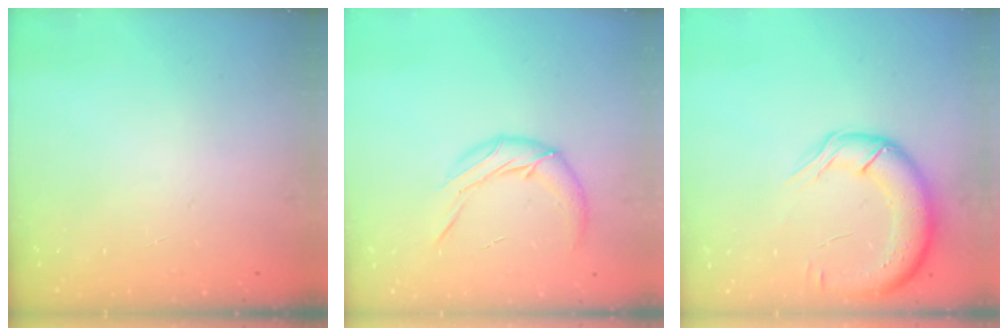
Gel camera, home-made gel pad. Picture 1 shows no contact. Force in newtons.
{"total": 11.2, "press": 10.9, "slide": 2.4}
{"total": 14.4, "press": 14.0, "slide": 3.5}